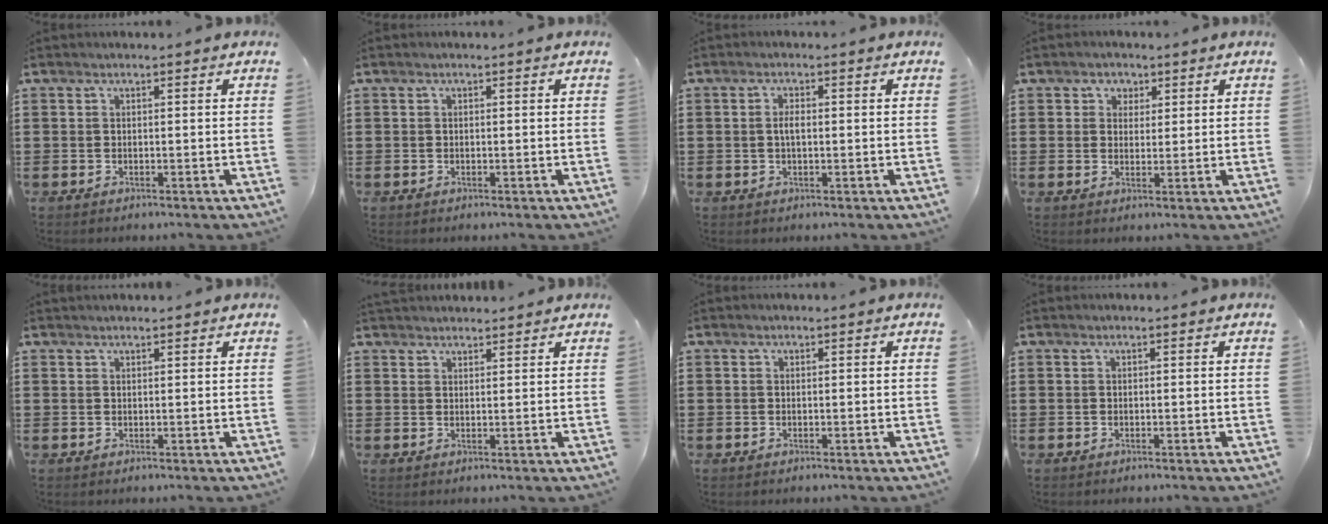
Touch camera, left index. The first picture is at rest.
{"total": 0.0}
{"total": 2.0, "force": [0.1, 0.8, 1.9], "torque": [-0.038, 0.003, -0.001]}
{"total": 2.3, "force": [1.1, 2.0, 0.0], "torque": [-0.005, 0.008, 0.016]}
{"total": 0.7, "force": [0.7, 0.1, 0.1], "torque": [-0.005, -0.001, 0.015]}
{"total": 1.9, "force": [1.9, 0.3, 0.0], "torque": [-0.006, -0.001, 0.038]}
{"total": 0.0}
{"total": 0.0}